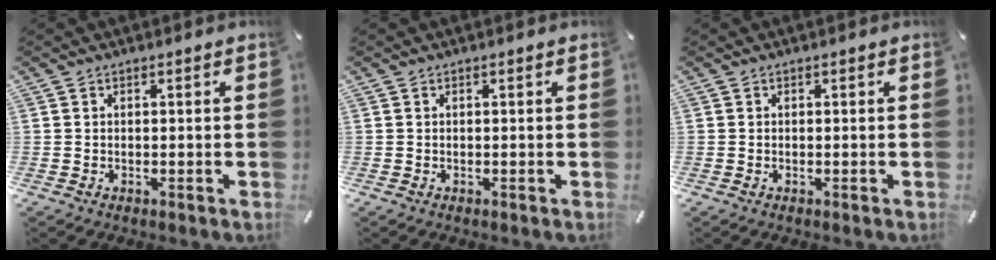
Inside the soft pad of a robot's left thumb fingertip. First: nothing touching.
{"total": 0.0}
{"total": 0.0}